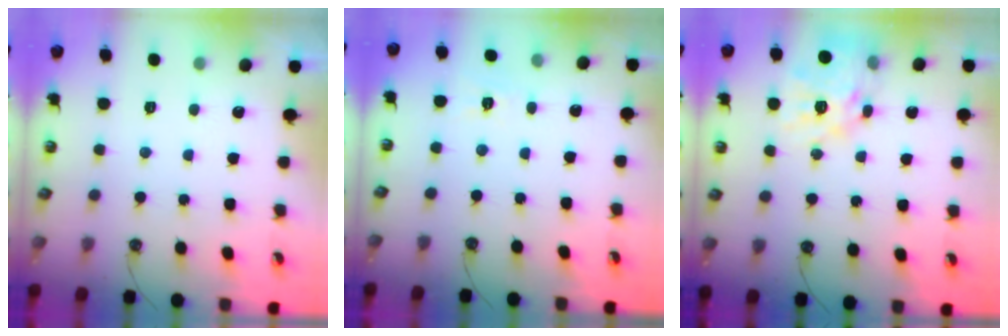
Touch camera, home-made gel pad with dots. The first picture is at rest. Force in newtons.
{"total": 3.7, "press": 3.6, "slide": 0.6}
{"total": 14.7, "press": 14.6, "slide": 1.5}